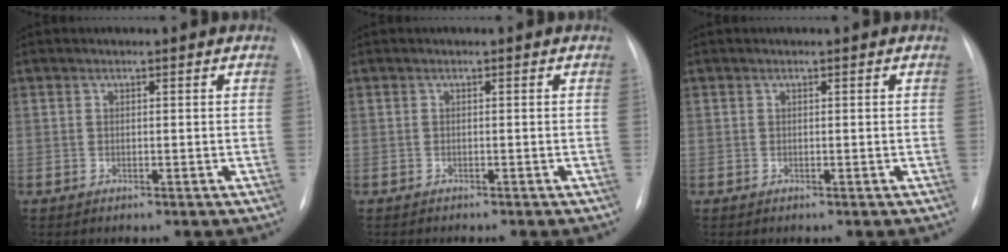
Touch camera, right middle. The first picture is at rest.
{"total": 1.0, "force": [-1.0, 0.2, 0.3], "torque": [-0.002, -0.002, -0.011]}
{"total": 0.0}